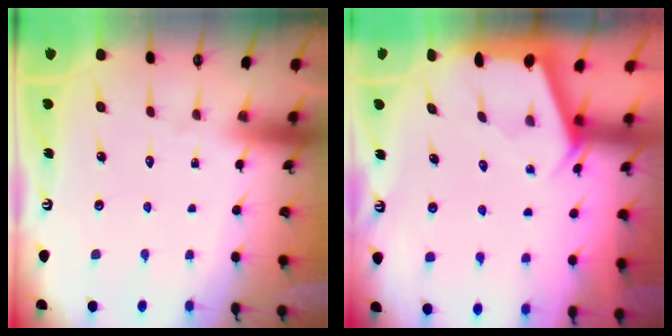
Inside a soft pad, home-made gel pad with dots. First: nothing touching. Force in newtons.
{"total": 2.4, "press": 2.3, "slide": 0.3}